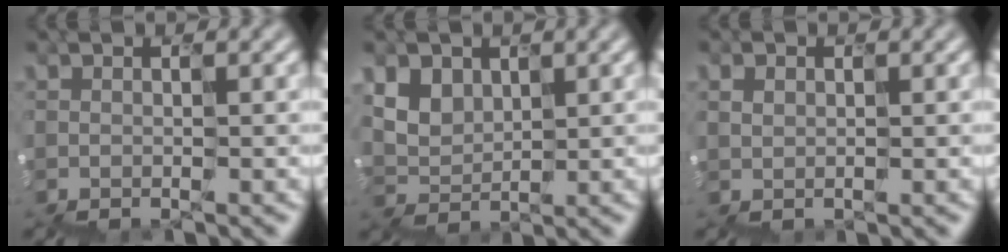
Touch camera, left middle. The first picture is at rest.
{"total": 2.9, "force": [2.1, 1.1, -1.6], "torque": [-0.002, 0.001, 0.038]}
{"total": 1.1, "force": [0.4, 0.0, -1.0], "torque": [-0.009, 0.003, 0.010]}